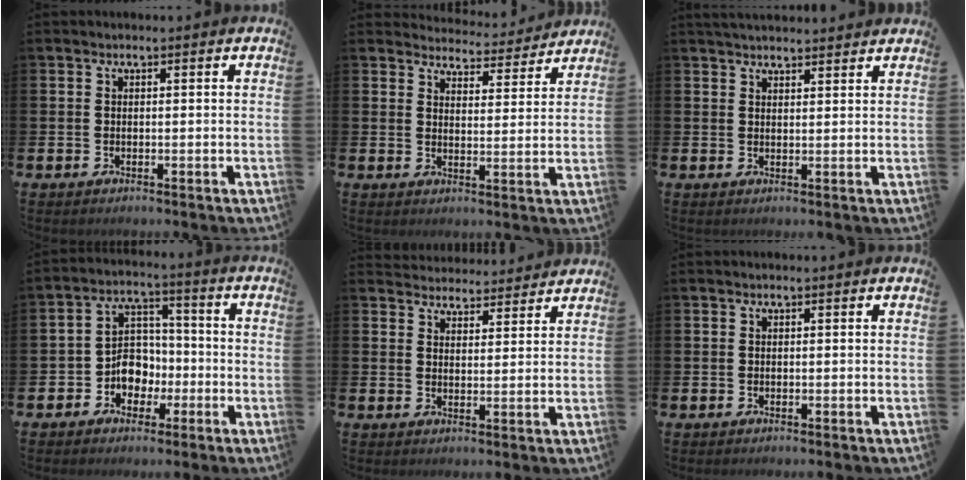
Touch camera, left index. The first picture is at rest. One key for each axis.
{"total": 4.4, "fx": 4.4, "fy": 0.8, "fz": 0.1, "tx": -0.004, "ty": -0.039, "tz": 0.071}
{"total": 3.0, "fx": 3.0, "fy": 0.3, "fz": 0.3, "tx": -0.010, "ty": -0.011, "tz": 0.055}
{"total": 5.5, "fx": -1.4, "fy": 4.8, "fz": 2.2, "tx": -0.044, "ty": 0.006, "tz": -0.031}
{"total": 4.1, "fx": 4.0, "fy": 0.8, "fz": -0.4, "tx": -0.004, "ty": -0.026, "tz": 0.072}
{"total": 0.0}